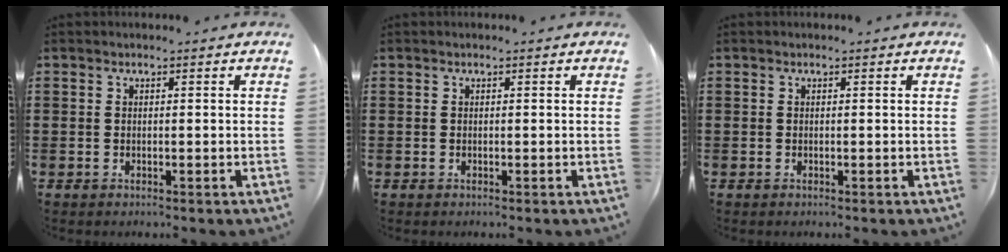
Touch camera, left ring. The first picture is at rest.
{"total": 0.0}
{"total": 0.0}